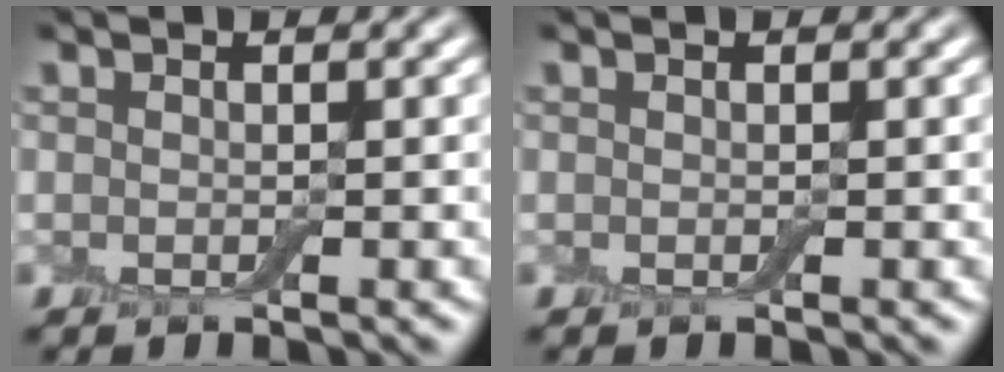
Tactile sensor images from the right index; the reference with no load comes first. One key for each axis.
{"total": 0.0}